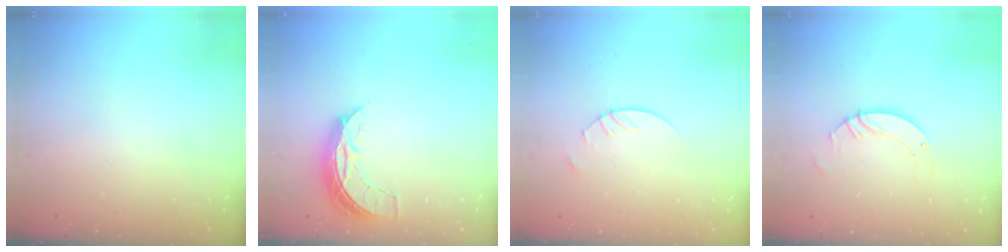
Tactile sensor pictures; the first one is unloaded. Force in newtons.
{"total": 6.9, "press": 6.9, "slide": 0.5}
{"total": 2.4, "press": 2.4, "slide": 0.1}
{"total": 6.2, "press": 6.2, "slide": 0.6}